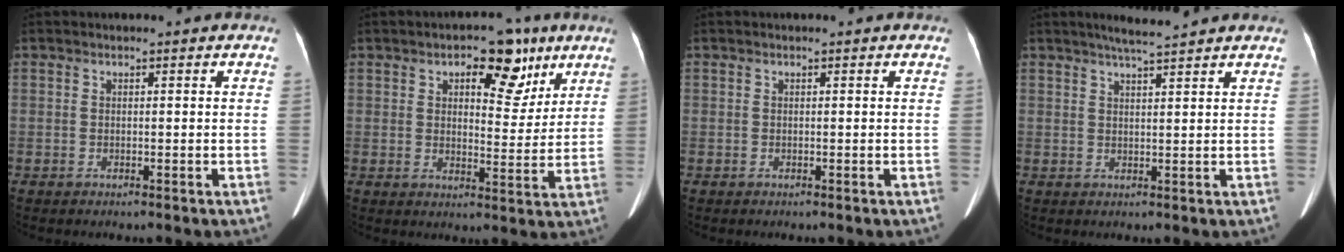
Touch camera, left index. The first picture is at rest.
{"total": 8.6, "force": [5.0, 4.0, 5.8], "torque": [-0.069, 0.013, 0.070]}
{"total": 0.0}
{"total": 4.8, "force": [4.3, -0.5, 2.2], "torque": [-0.042, 0.014, 0.068]}